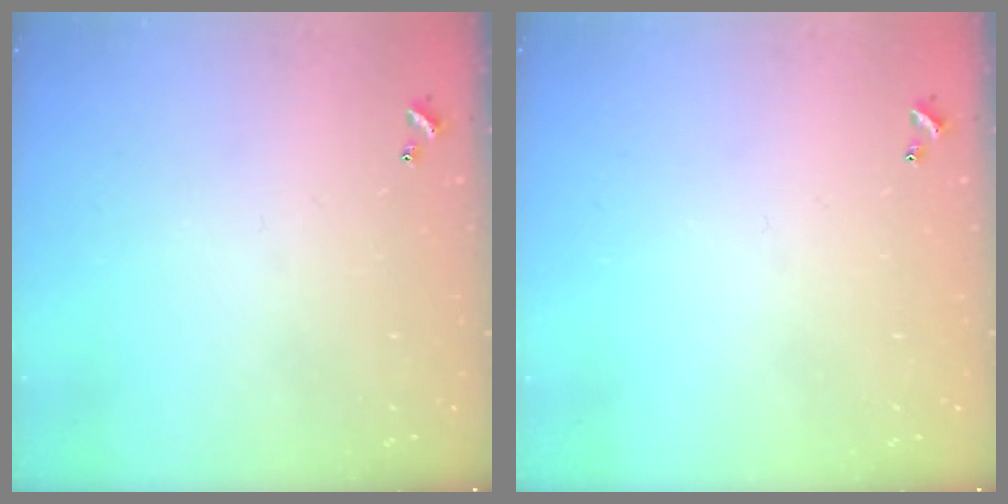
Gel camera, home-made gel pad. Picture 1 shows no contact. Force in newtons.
{"total": 0.0}